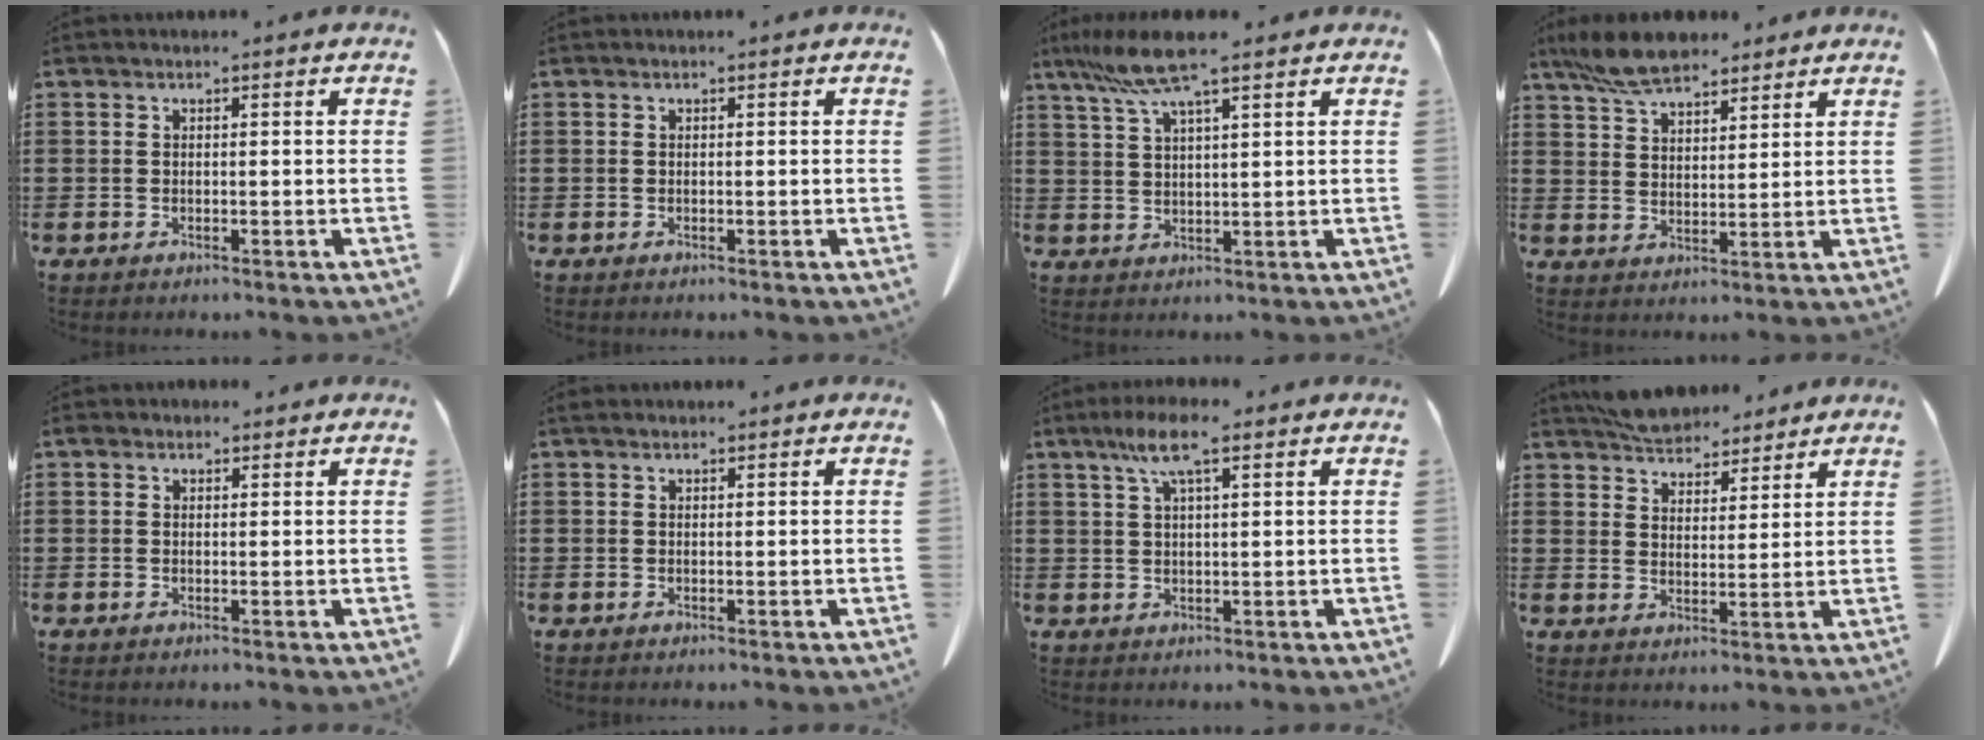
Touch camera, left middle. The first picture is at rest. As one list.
[{"total": 0.0}, {"total": 7.9, "force": [5.4, 0.6, 5.7], "torque": [-0.125, -0.009, 0.096]}, {"total": 7.8, "force": [6.5, 2.6, 3.6], "torque": [-0.090, -0.007, 0.124]}, {"total": 1.3, "force": [0.9, 0.8, 0.4], "torque": [-0.003, 0.000, 0.016]}, {"total": 0.8, "force": [0.7, 0.3, 0.3], "torque": [-0.008, 0.000, 0.013]}, {"total": 6.3, "force": [3.5, 1.1, 5.1], "torque": [-0.107, 0.007, 0.061]}, {"total": 5.9, "force": [5.6, 1.4, 1.0], "torque": [-0.040, -0.018, 0.107]}]